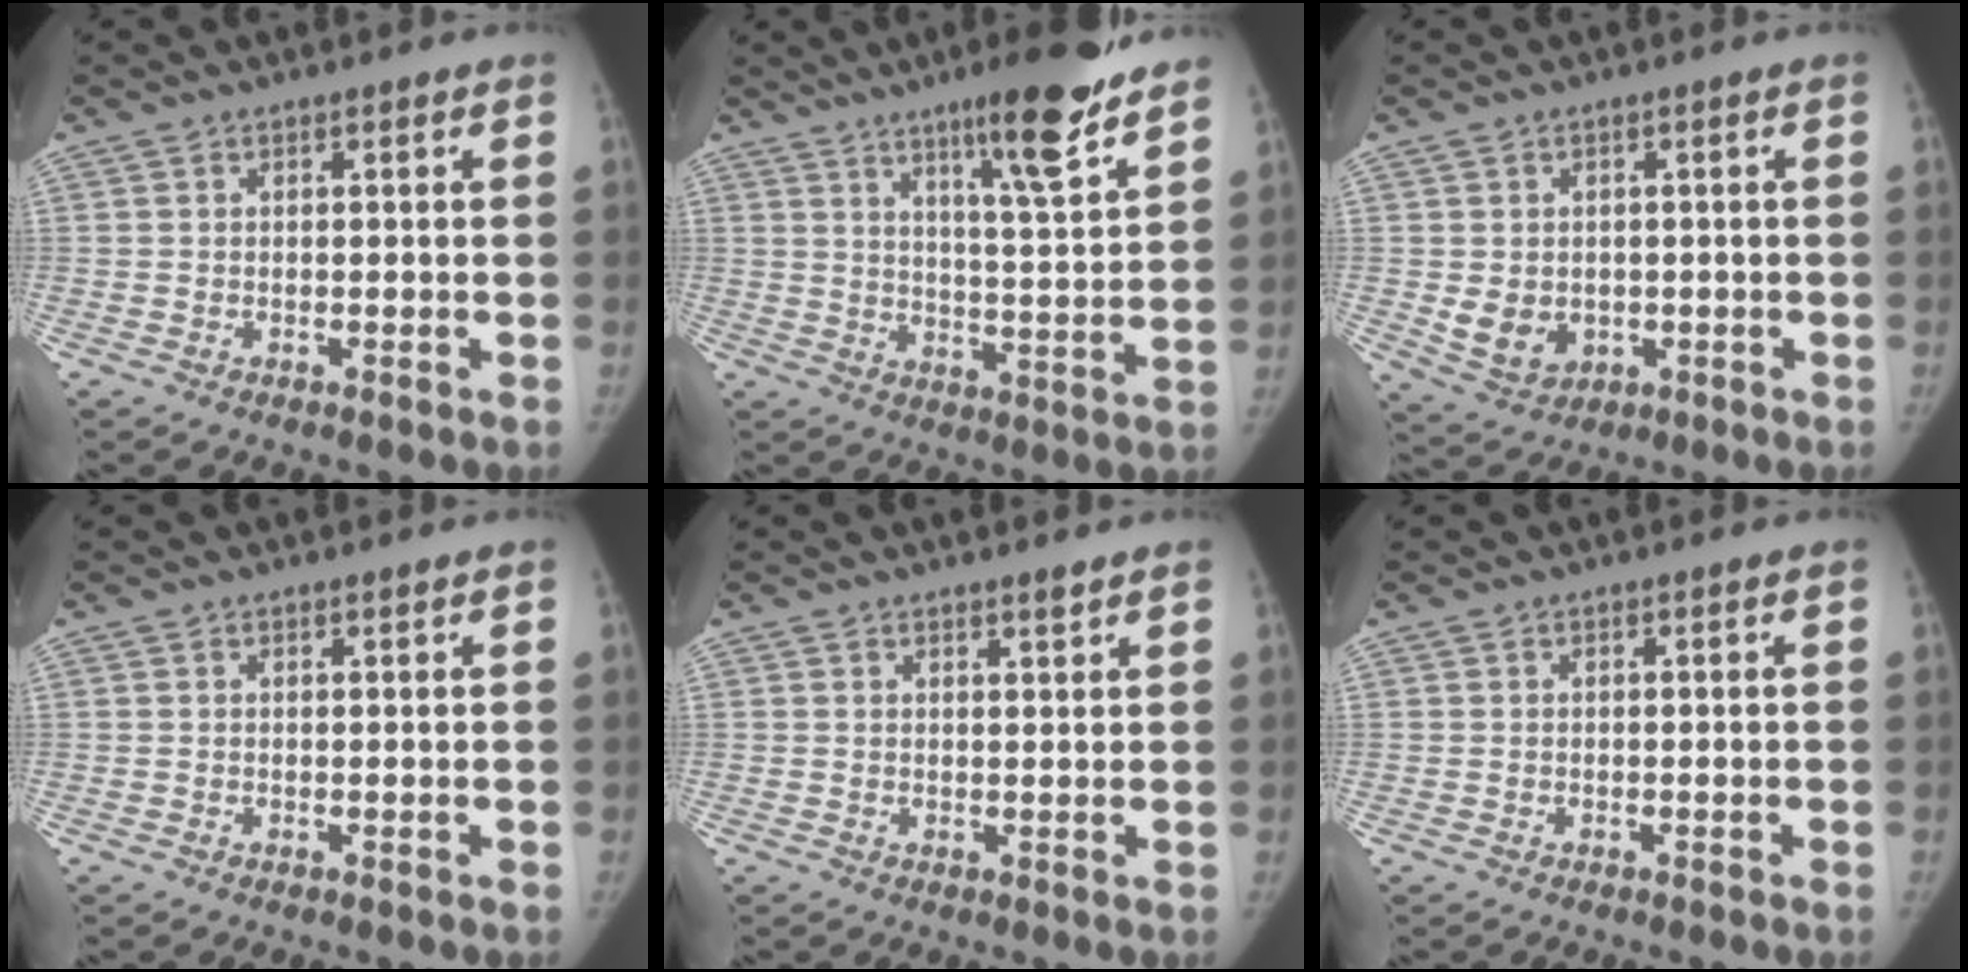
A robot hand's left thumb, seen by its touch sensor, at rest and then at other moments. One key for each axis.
{"total": 15.3, "fx": 10.3, "fy": 1.8, "fz": 11.2, "tx": -0.156, "ty": -0.064, "tz": 0.160}
{"total": 6.1, "fx": -0.5, "fy": 5.1, "fz": 3.4, "tx": -0.043, "ty": -0.004, "tz": 0.011}
{"total": 0.6, "fx": 0.5, "fy": 0.2, "fz": 0.3, "tx": -0.007, "ty": -0.003, "tz": 0.008}
{"total": 1.8, "fx": 1.5, "fy": 0.4, "fz": 0.9, "tx": -0.009, "ty": -0.011, "tz": 0.024}
{"total": 0.0}